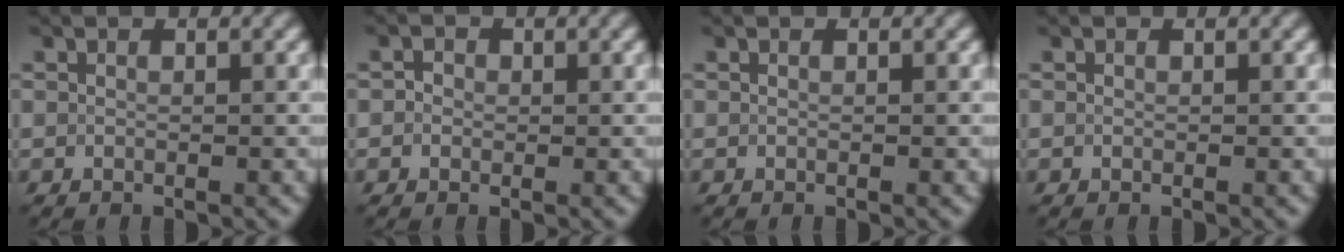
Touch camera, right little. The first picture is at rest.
{"total": 1.0, "force": [0.0, 0.9, 0.3], "torque": [-0.003, -0.001, -0.004]}
{"total": 0.0}
{"total": 0.0}